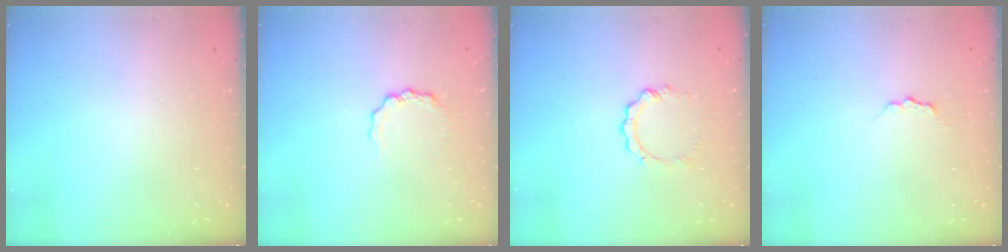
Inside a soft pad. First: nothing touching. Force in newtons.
{"total": 4.2, "press": 4.1, "slide": 0.5}
{"total": 3.9, "press": 3.9, "slide": 0.5}
{"total": 2.9, "press": 2.9, "slide": 0.3}